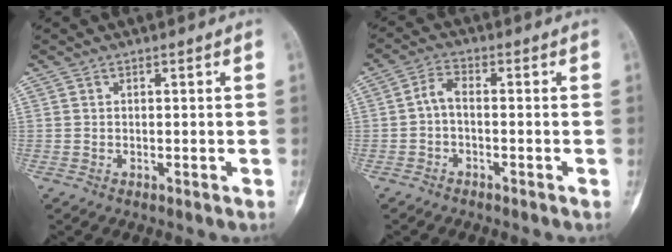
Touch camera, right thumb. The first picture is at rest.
{"total": 3.1, "force": [-0.9, 1.3, 2.7], "torque": [-0.053, 0.014, -0.025]}